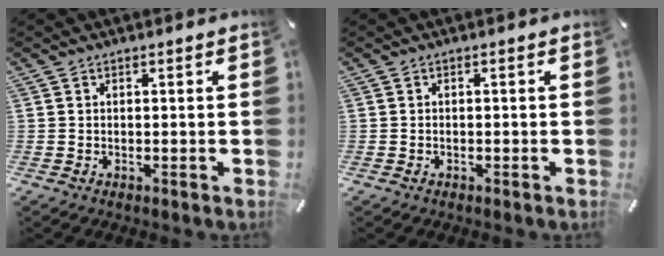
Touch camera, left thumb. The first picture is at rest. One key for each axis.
{"total": 0.6, "fx": -0.4, "fy": 0.3, "fz": 0.4, "tx": -0.009, "ty": -0.001, "tz": -0.008}